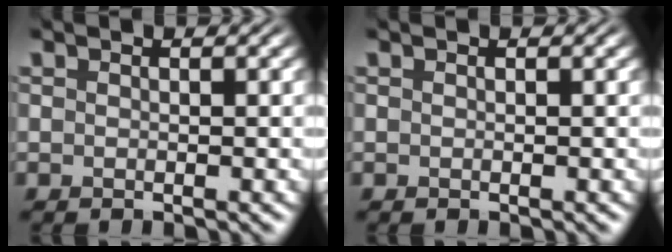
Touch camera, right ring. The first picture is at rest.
{"total": 0.0}